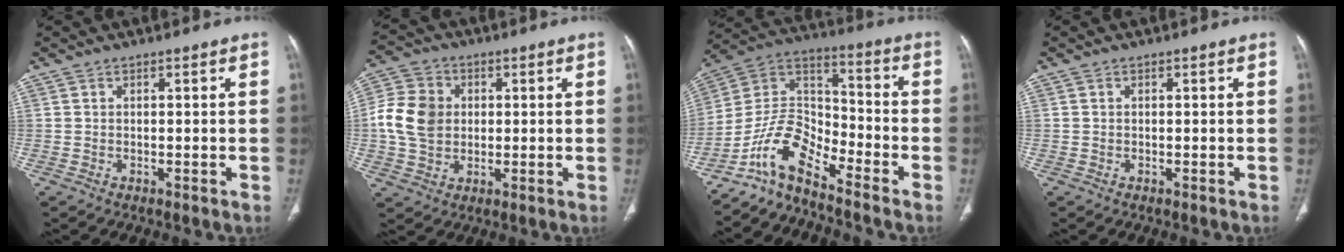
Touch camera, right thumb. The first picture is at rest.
{"total": 10.4, "force": [0.6, 8.5, 6.0], "torque": [-0.104, 0.012, 0.007]}
{"total": 10.7, "force": [-8.6, 3.9, 5.0], "torque": [-0.091, 0.093, -0.175]}
{"total": 0.0}